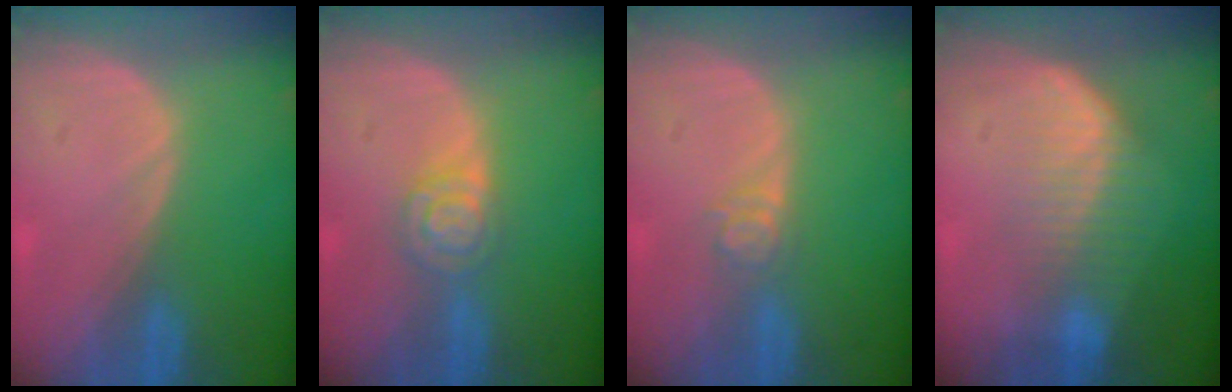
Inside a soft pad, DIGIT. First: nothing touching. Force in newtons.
{"total": 4.9, "press": 4.2, "slide": 2.5}
{"total": 3.0, "press": 2.5, "slide": 1.7}
{"total": 6.8, "press": 6.4, "slide": 2.3}